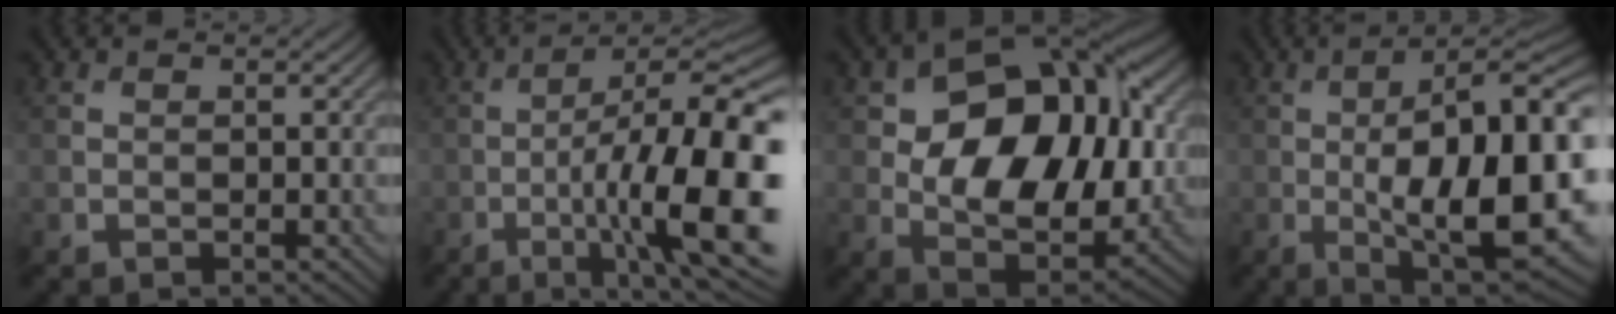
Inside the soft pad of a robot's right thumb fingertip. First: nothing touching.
{"total": 18.3, "force": [-4.9, 5.2, 16.8], "torque": [-0.253, -0.008, -0.062]}
{"total": 15.5, "force": [2.0, 9.8, 11.9], "torque": [-0.194, 0.003, 0.037]}
{"total": 18.6, "force": [-1.6, 6.5, 17.4], "torque": [-0.257, -0.013, -0.020]}